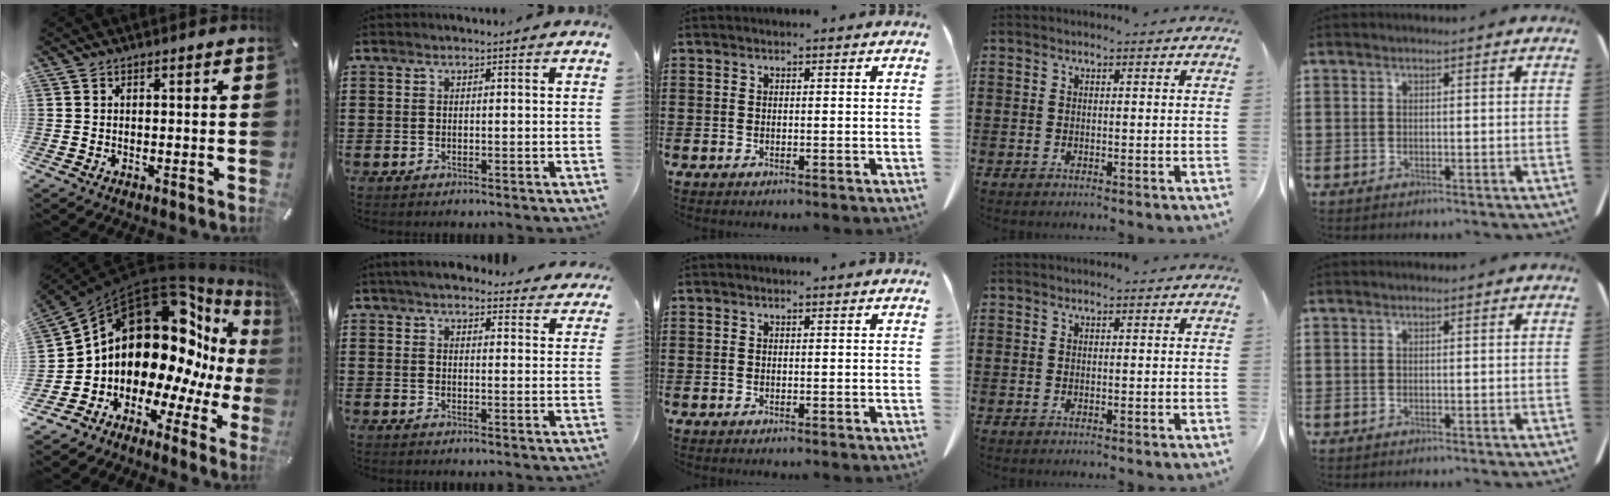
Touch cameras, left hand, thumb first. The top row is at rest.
{"thumb": {"total": 20.8, "force": [7.5, 13.5, 14.0], "torque": [-0.224, -0.093, 0.138]}, "index": {"total": 4.4, "force": [4.1, 0.5, 1.3], "torque": [-0.040, -0.018, 0.074]}}